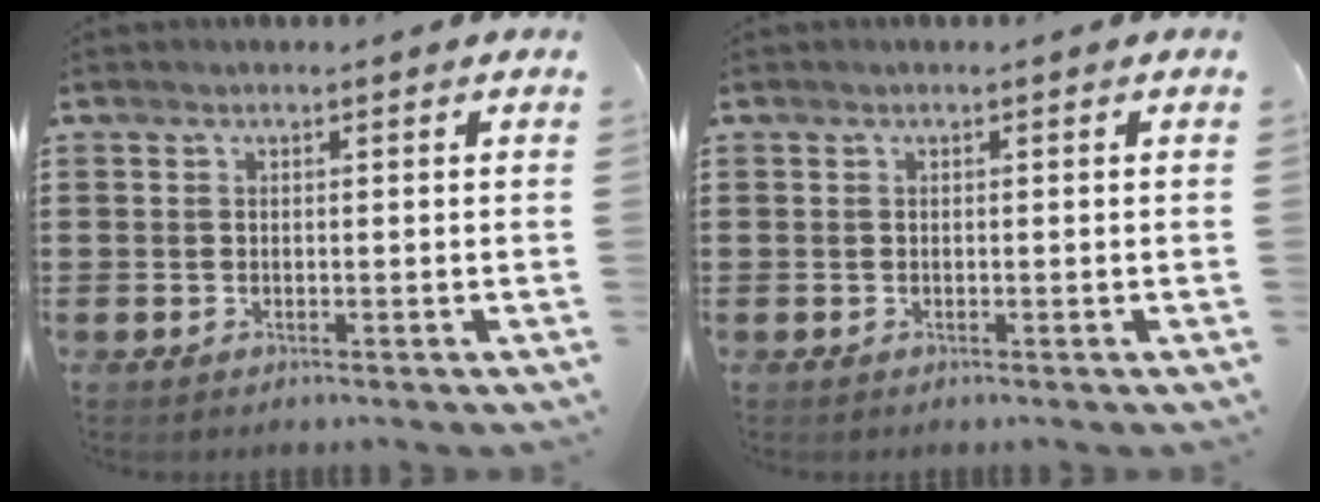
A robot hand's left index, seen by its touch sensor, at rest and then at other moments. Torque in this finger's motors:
{"motor_torque": [0.00, 0.00, 0.00, 0.01]}